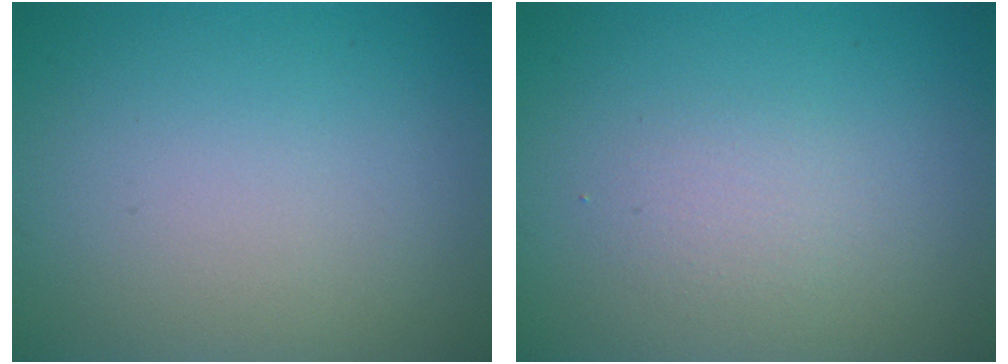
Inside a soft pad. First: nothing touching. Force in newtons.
{"total": 1.5, "press": 1.5, "slide": 0.1}